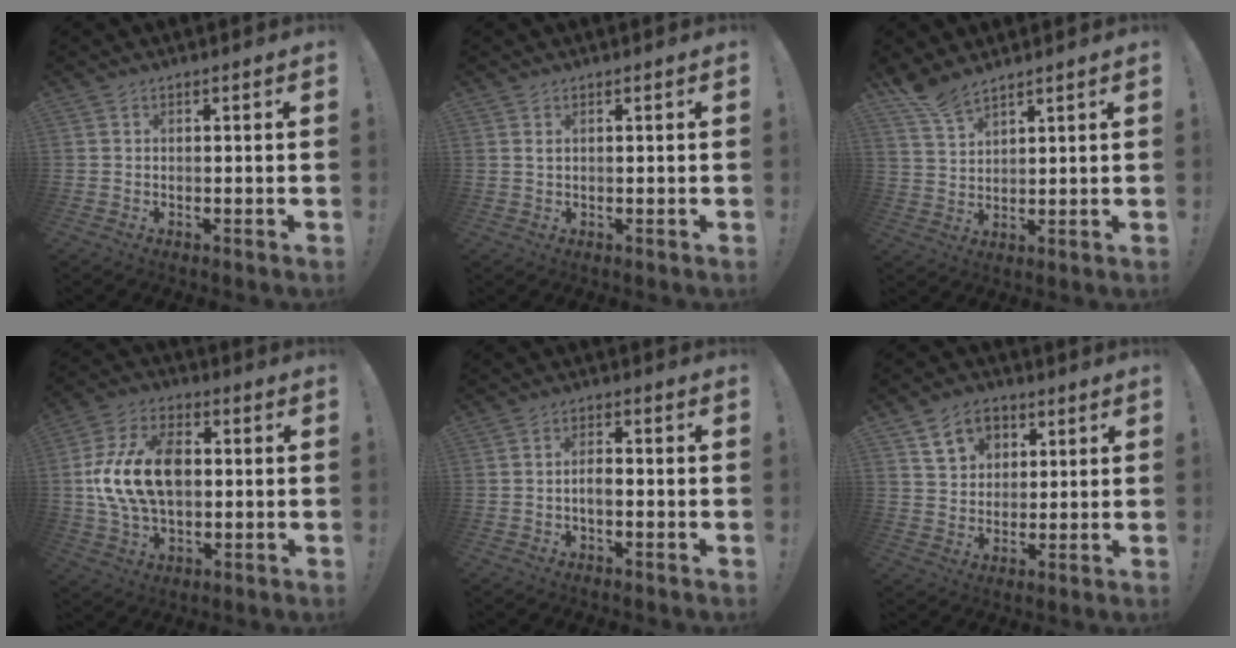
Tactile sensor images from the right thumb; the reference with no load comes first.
{"total": 1.1, "force": [0.6, 0.2, 0.9], "torque": [-0.021, 0.001, 0.011]}
{"total": 6.4, "force": [5.8, 1.3, 2.4], "torque": [-0.047, -0.036, 0.107]}
{"total": 18.6, "force": [0.6, 12.3, 14.0], "torque": [-0.244, 0.010, 0.013]}
{"total": 3.2, "force": [-0.9, 1.4, 2.8], "torque": [-0.055, 0.001, -0.018]}
{"total": 10.2, "force": [4.9, 7.8, 4.3], "torque": [-0.057, -0.015, 0.095]}